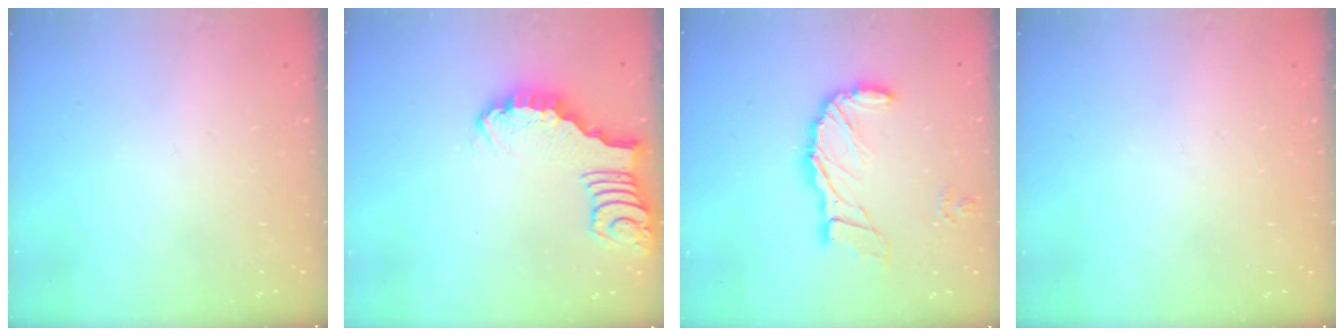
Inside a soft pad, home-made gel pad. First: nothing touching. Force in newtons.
{"total": 2.7, "press": 2.7, "slide": 0.4}
{"total": 13.5, "press": 13.4, "slide": 2.0}
{"total": 0.0}